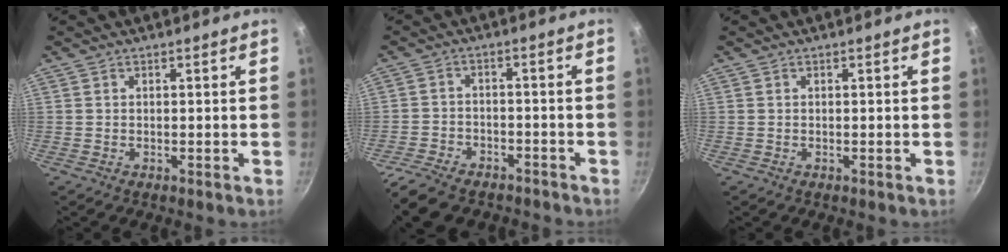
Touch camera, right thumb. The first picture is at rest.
{"total": 11.0, "force": [-8.6, 4.9, 4.8], "torque": [-0.095, 0.038, -0.146]}
{"total": 0.0}